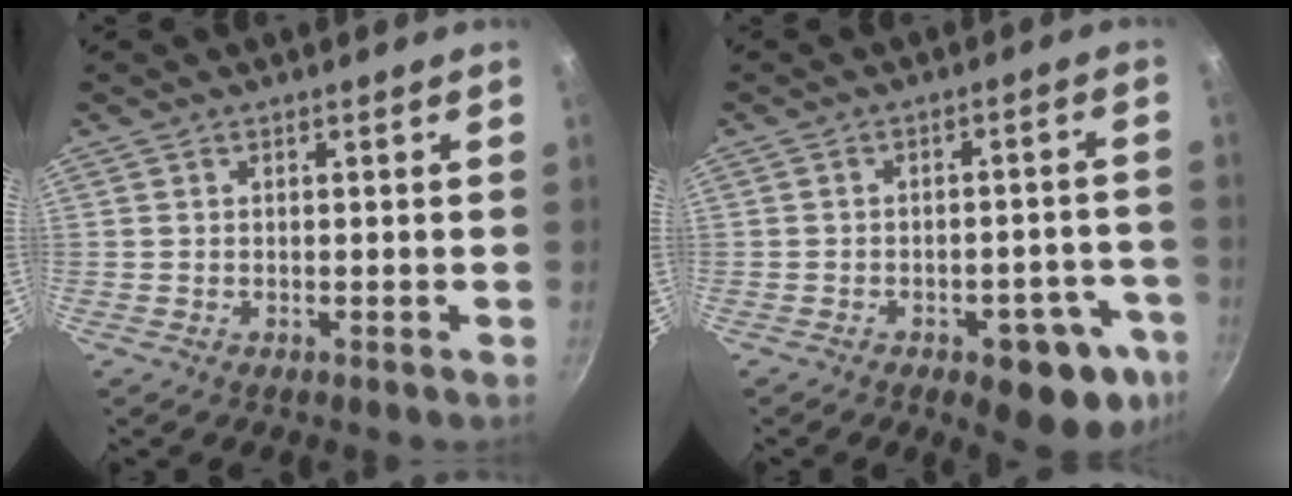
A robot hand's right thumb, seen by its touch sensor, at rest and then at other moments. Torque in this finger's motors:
{"motor_torque": [0.89, 1.06, -0.18, 0.06, 0.17]}